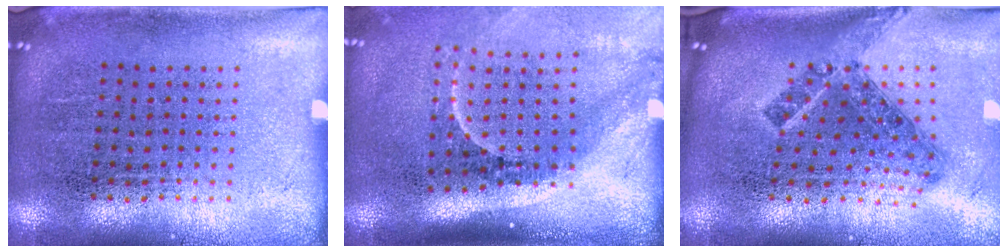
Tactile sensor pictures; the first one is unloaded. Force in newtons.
{"total": 2.2, "press": 1.4, "slide": 1.7}
{"total": 1.5, "press": 1.1, "slide": 1.0}